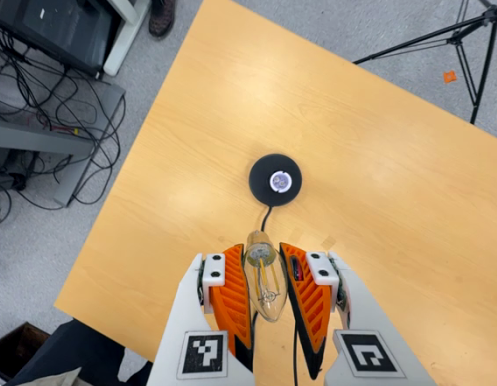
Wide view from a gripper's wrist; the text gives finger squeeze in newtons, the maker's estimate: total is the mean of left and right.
{"total": 20.9, "left": 22.5, "right": 19.4}